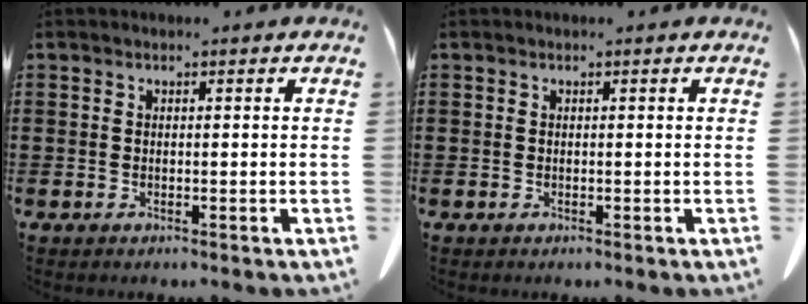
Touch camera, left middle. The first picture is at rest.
{"total": 0.0}